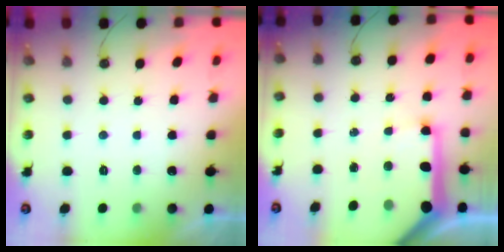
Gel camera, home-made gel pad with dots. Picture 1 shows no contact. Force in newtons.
{"total": 17.1, "press": 16.9, "slide": 2.4}